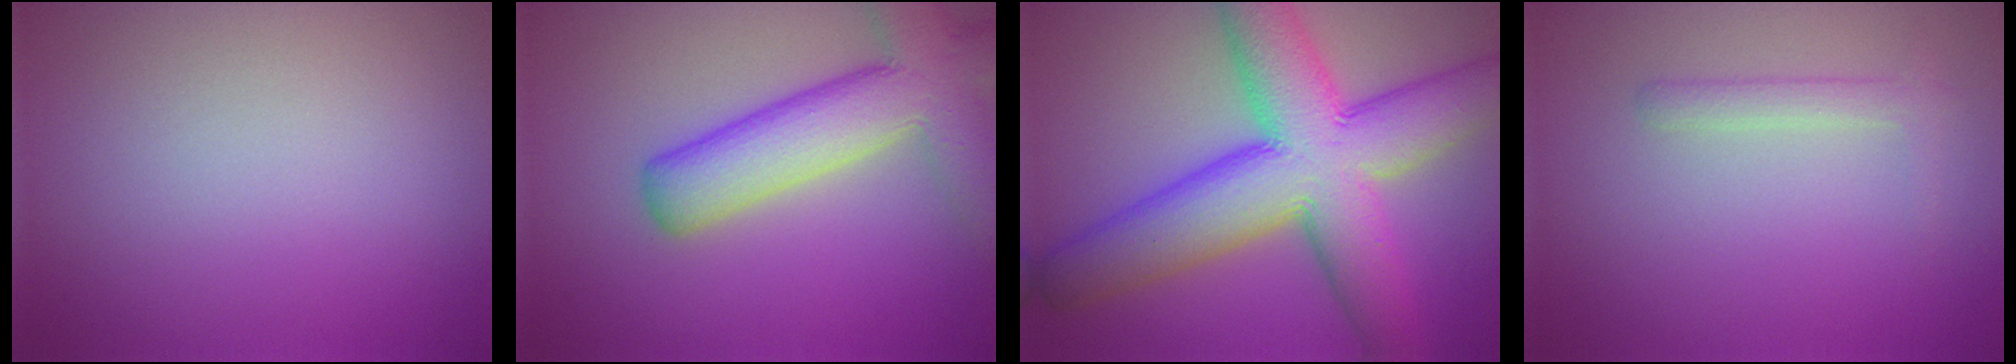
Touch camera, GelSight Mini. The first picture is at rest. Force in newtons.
{"total": 8.2, "press": 8.2, "slide": 0.5}
{"total": 12.8, "press": 12.8, "slide": 0.5}
{"total": 0.9, "press": 0.9, "slide": 0.1}